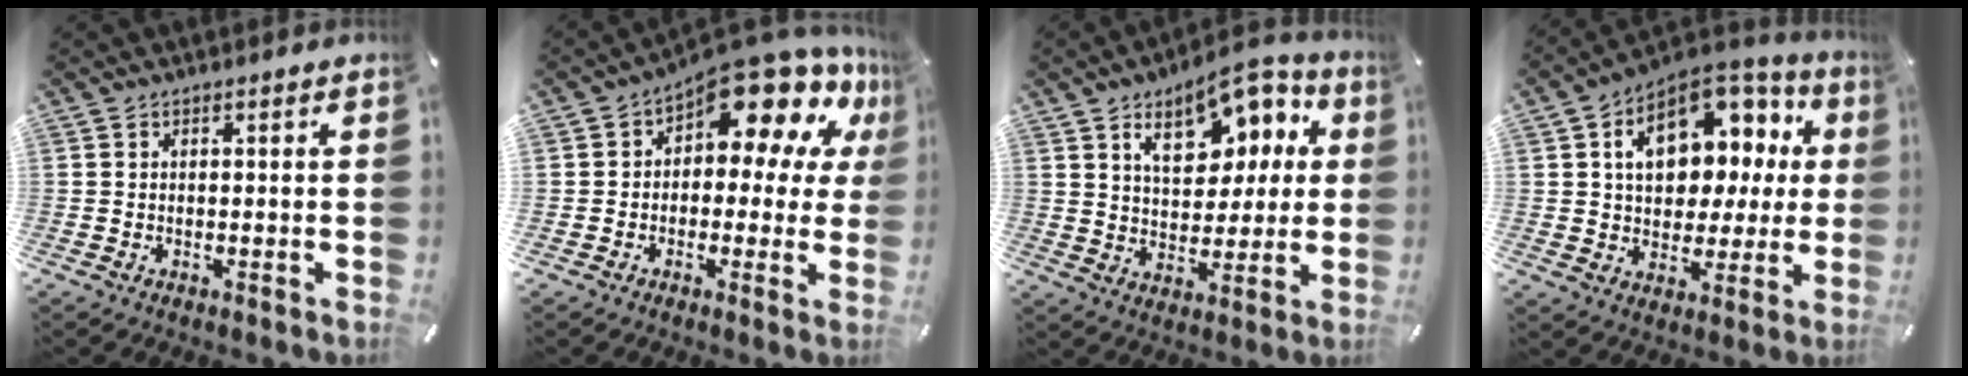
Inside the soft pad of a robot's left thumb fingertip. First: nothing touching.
{"total": 15.2, "force": [10.1, 7.8, 8.3], "torque": [-0.126, -0.076, 0.176]}
{"total": 15.0, "force": [7.8, 9.3, 8.7], "torque": [-0.117, -0.038, 0.136]}
{"total": 15.2, "force": [4.9, 10.7, 9.7], "torque": [-0.151, -0.019, 0.092]}